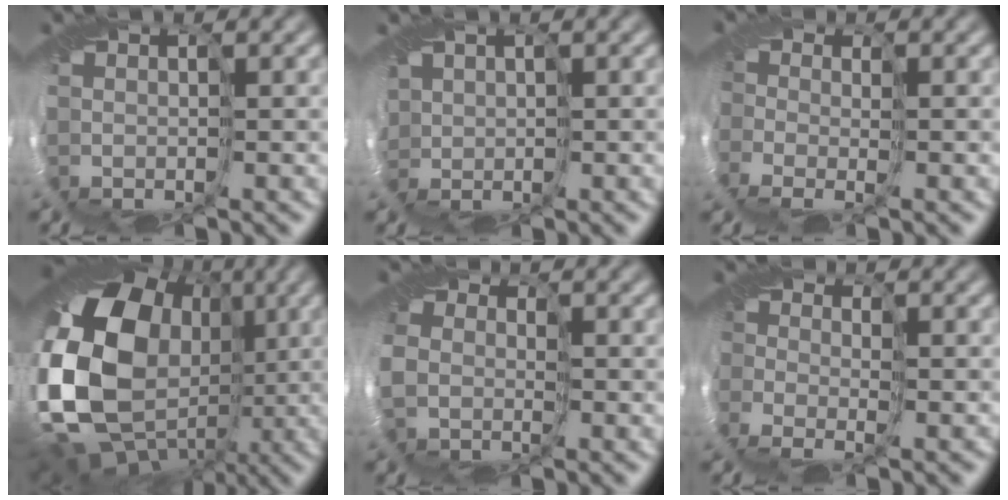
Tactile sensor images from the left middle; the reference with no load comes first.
{"total": 1.0, "force": [-0.4, 0.9, 0.3], "torque": [-0.003, -0.006, -0.012]}
{"total": 1.7, "force": [-1.7, 0.2, -0.2], "torque": [0.024, -0.026, -0.041]}
{"total": 18.1, "force": [-1.9, 14.2, 11.0], "torque": [-0.211, -0.018, -0.060]}
{"total": 1.8, "force": [-0.7, 1.6, 0.2], "torque": [0.000, -0.021, -0.023]}
{"total": 1.8, "force": [-1.7, 0.6, 0.2], "torque": [0.023, -0.029, -0.041]}